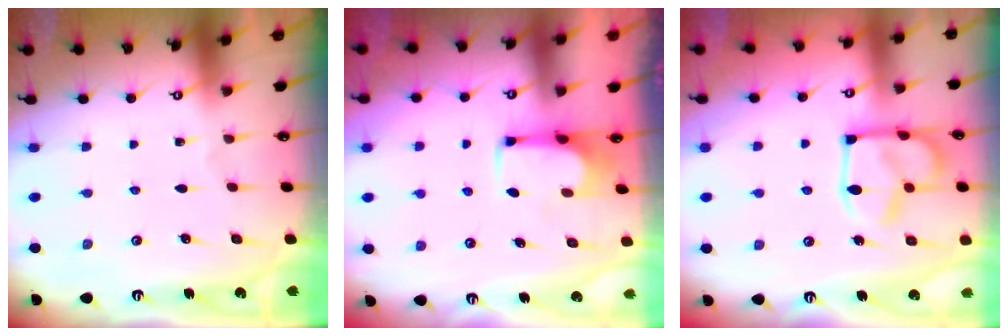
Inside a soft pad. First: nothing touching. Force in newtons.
{"total": 3.7, "press": 3.6, "slide": 0.7}
{"total": 14.5, "press": 14.5, "slide": 0.4}